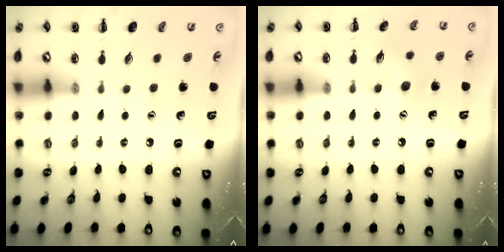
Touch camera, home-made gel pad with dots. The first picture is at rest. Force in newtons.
{"total": 6.5, "press": 6.5, "slide": 0.7}